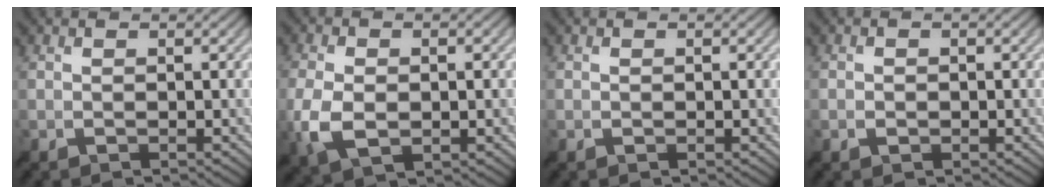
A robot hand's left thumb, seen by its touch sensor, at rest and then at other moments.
{"total": 7.5, "force": [-1.8, 4.1, 6.0], "torque": [-0.148, -0.013, -0.032]}
{"total": 0.0}
{"total": 1.0, "force": [-0.4, 0.7, 0.6], "torque": [-0.012, -0.001, -0.008]}